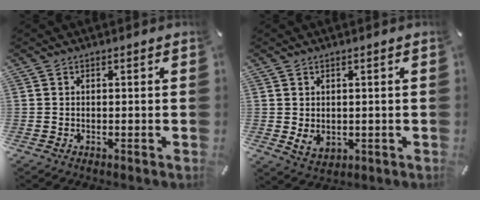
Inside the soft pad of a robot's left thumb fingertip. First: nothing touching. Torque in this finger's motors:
{"motor_torque": [0.03, 0.06, 0.27, -0.11, 0.01]}